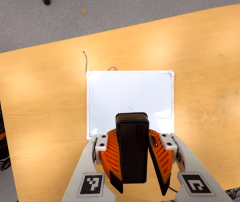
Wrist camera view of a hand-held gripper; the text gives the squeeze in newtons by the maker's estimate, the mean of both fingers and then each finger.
{"total": 9.4, "left": 9.1, "right": 9.6}